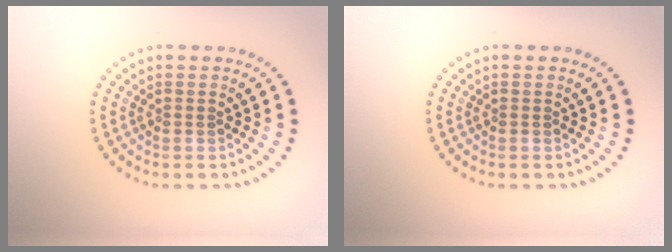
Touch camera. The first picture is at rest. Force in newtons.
{"total": 0.0}